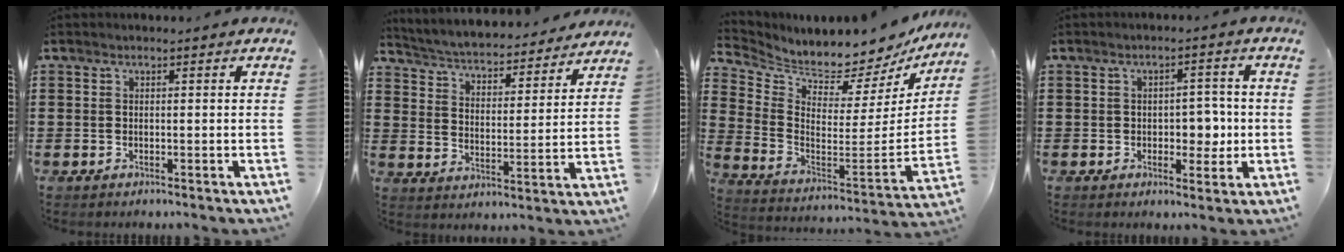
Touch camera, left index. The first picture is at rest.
{"total": 3.8, "force": [3.7, -0.2, 0.7], "torque": [-0.035, -0.038, 0.055]}
{"total": 5.4, "force": [5.4, 0.3, 0.1], "torque": [-0.035, -0.076, 0.083]}
{"total": 4.8, "force": [-0.4, 2.9, 3.8], "torque": [-0.058, 0.001, -0.014]}